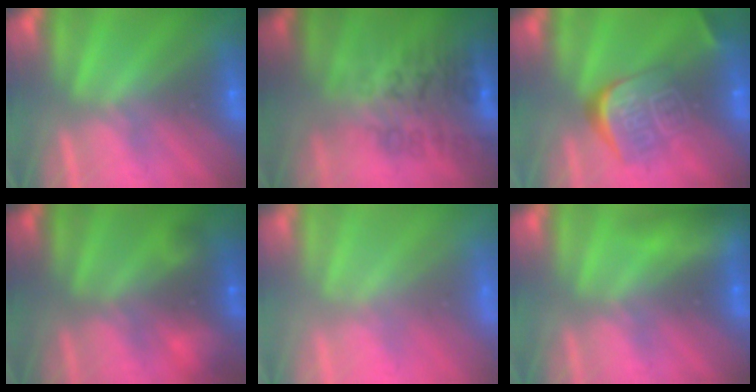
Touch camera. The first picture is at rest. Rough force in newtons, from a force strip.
{"total": 2.9}
{"total": 9.4}
{"total": 2.3}
{"total": 6.4}
{"total": 3.3}